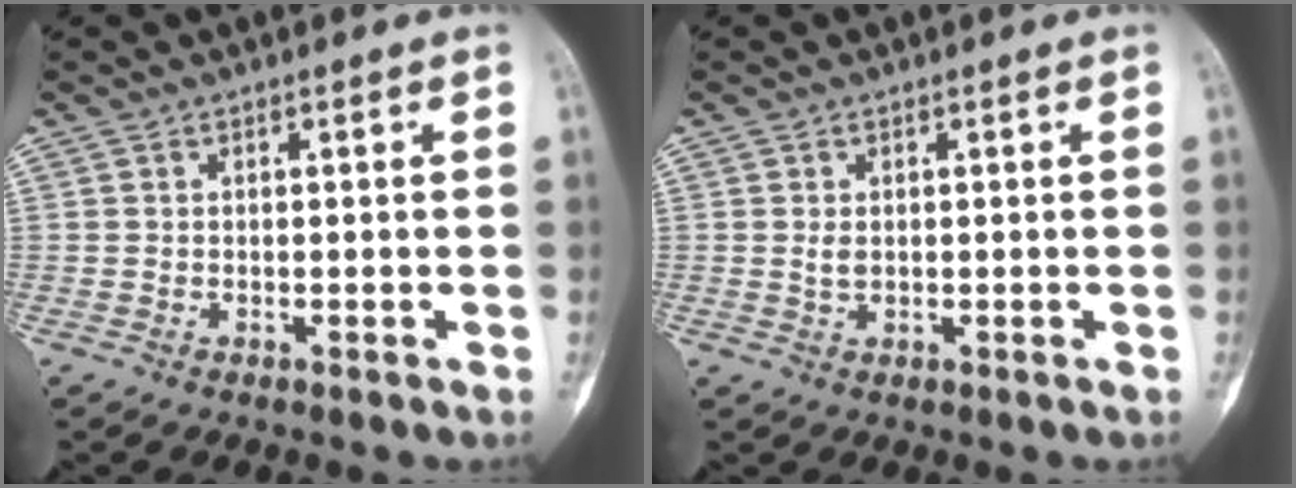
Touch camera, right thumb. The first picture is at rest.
{"total": 1.5, "force": [0.2, 0.9, 1.1], "torque": [-0.016, -0.003, 0.007]}